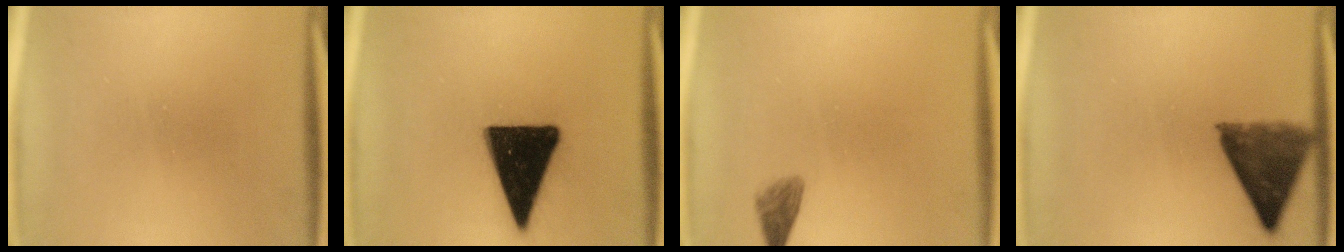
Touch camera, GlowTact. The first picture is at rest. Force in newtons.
{"total": 18.3}
{"total": 1.9}
{"total": 8.2}